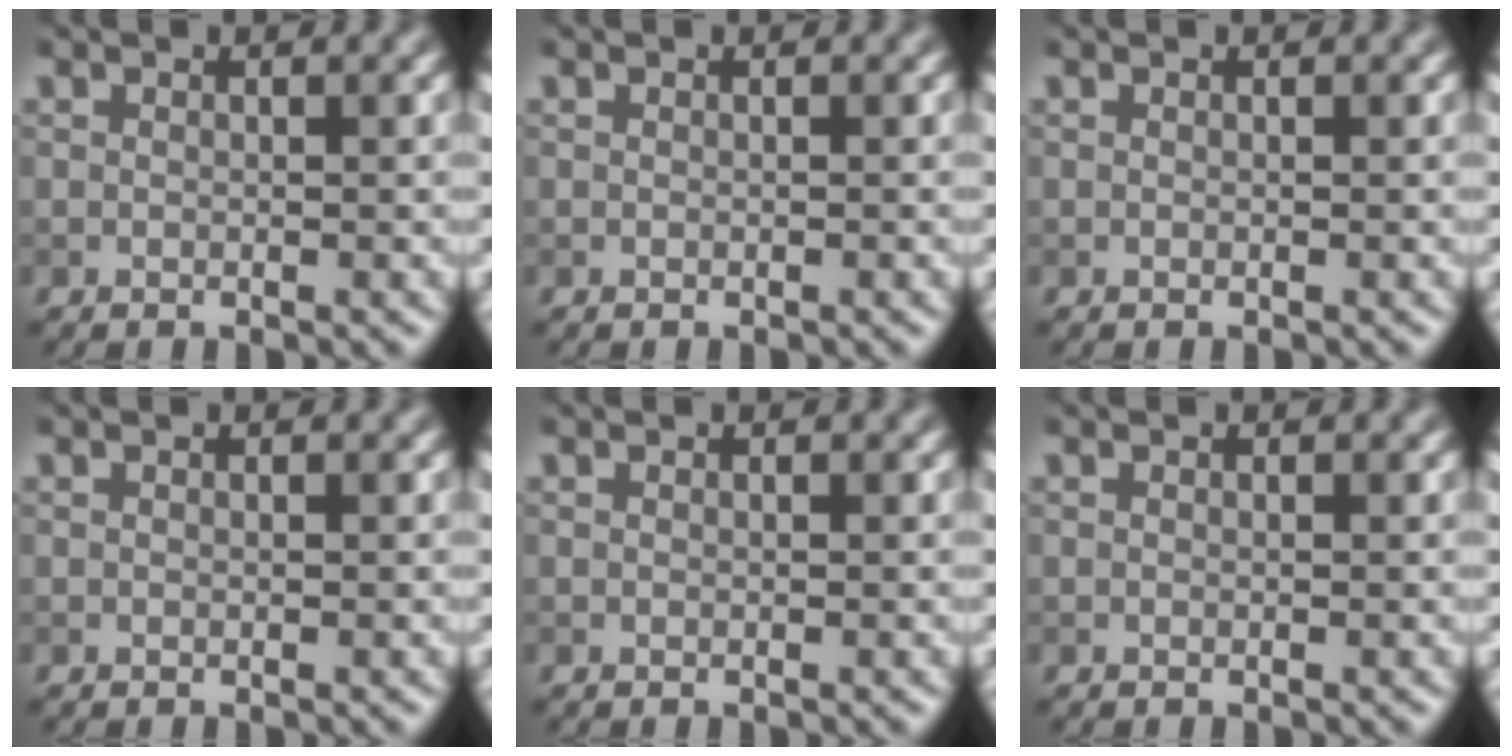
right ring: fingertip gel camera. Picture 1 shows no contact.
{"total": 0.0}
{"total": 0.0}
{"total": 0.0}
{"total": 0.0}
{"total": 0.0}